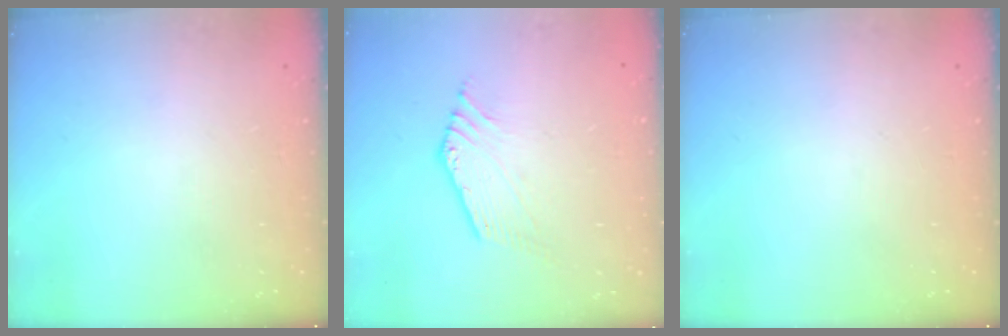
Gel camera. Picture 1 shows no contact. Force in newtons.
{"total": 2.8, "press": 2.7, "slide": 0.6}
{"total": 0.0}